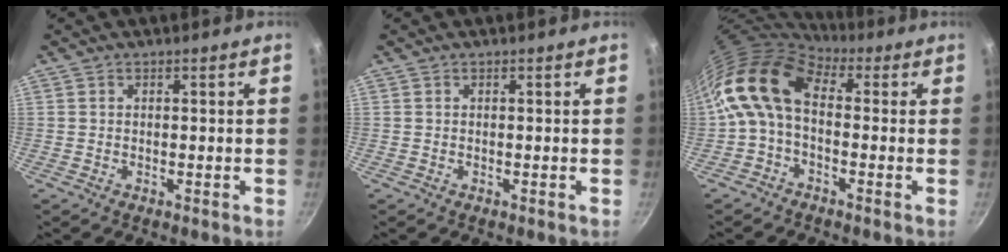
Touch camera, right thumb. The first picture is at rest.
{"total": 0.0}
{"total": 12.1, "force": [0.2, 7.6, 9.5], "torque": [-0.170, 0.028, -0.018]}